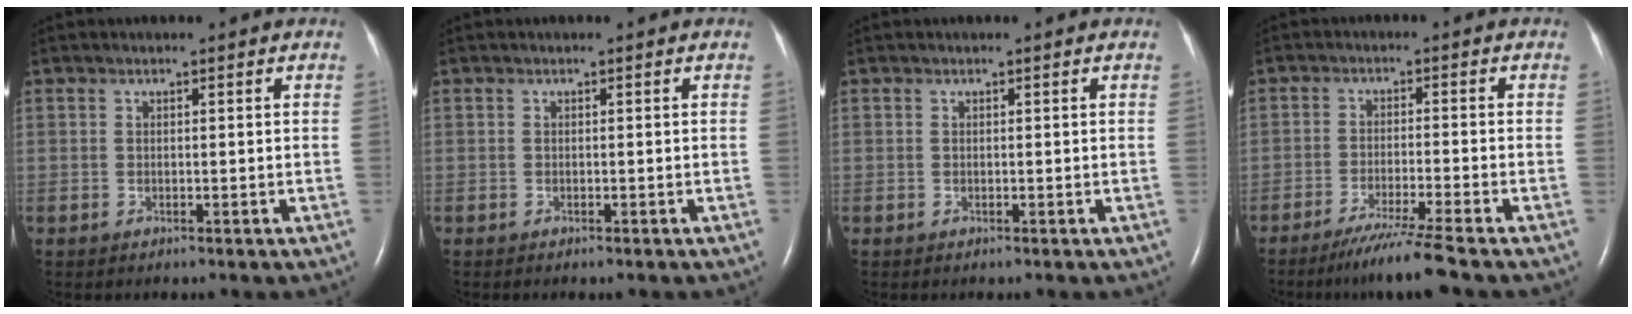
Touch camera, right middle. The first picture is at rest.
{"total": 0.0}
{"total": 0.0}
{"total": 6.8, "force": [-5.4, -1.7, 3.9], "torque": [-0.067, -0.026, -0.098]}